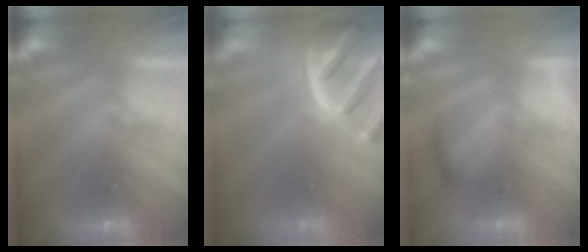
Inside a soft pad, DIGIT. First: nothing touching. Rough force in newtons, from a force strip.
{"total": 9.5}
{"total": 2.5}